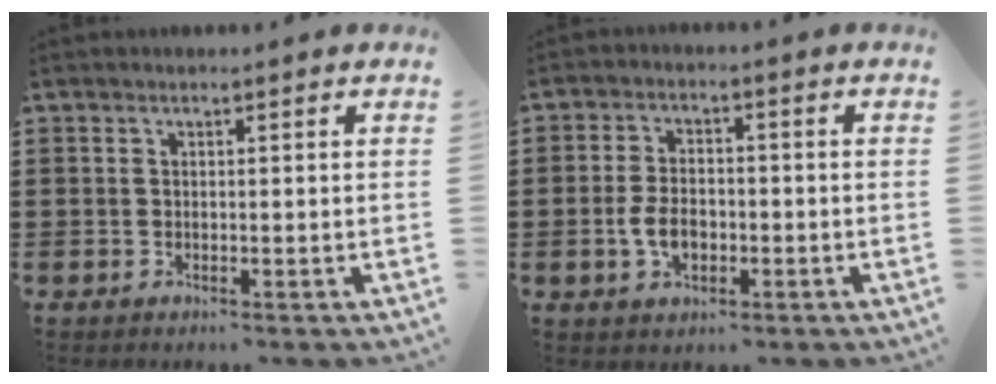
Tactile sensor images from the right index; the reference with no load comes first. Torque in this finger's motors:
{"motor_torque": [1.02, -0.43, 0.55, 0.15]}